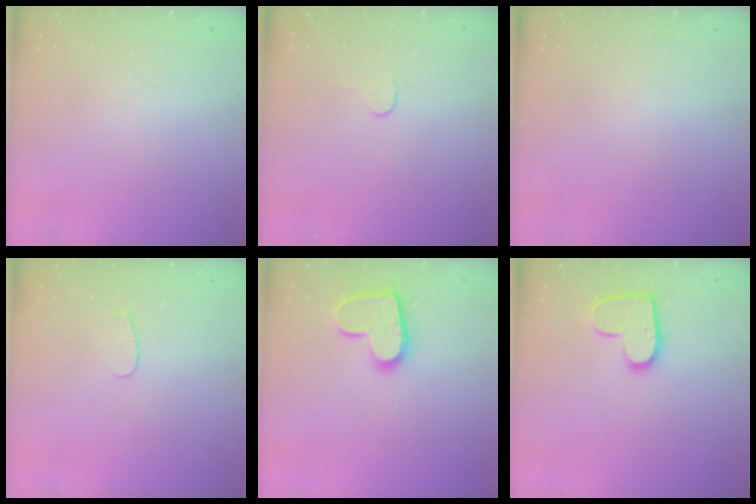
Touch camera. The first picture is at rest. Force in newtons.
{"total": 3.2, "press": 3.1, "slide": 0.3}
{"total": 0.0}
{"total": 2.6, "press": 2.5, "slide": 0.3}
{"total": 14.3, "press": 14.3, "slide": 0.8}
{"total": 12.5, "press": 12.5, "slide": 0.7}